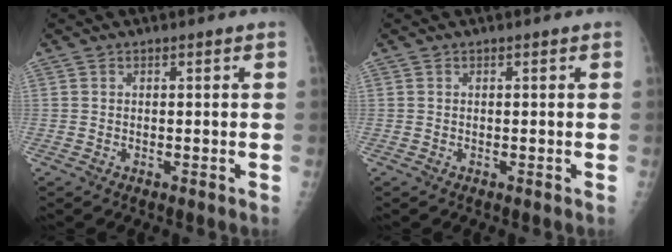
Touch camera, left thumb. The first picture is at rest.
{"total": 0.0}